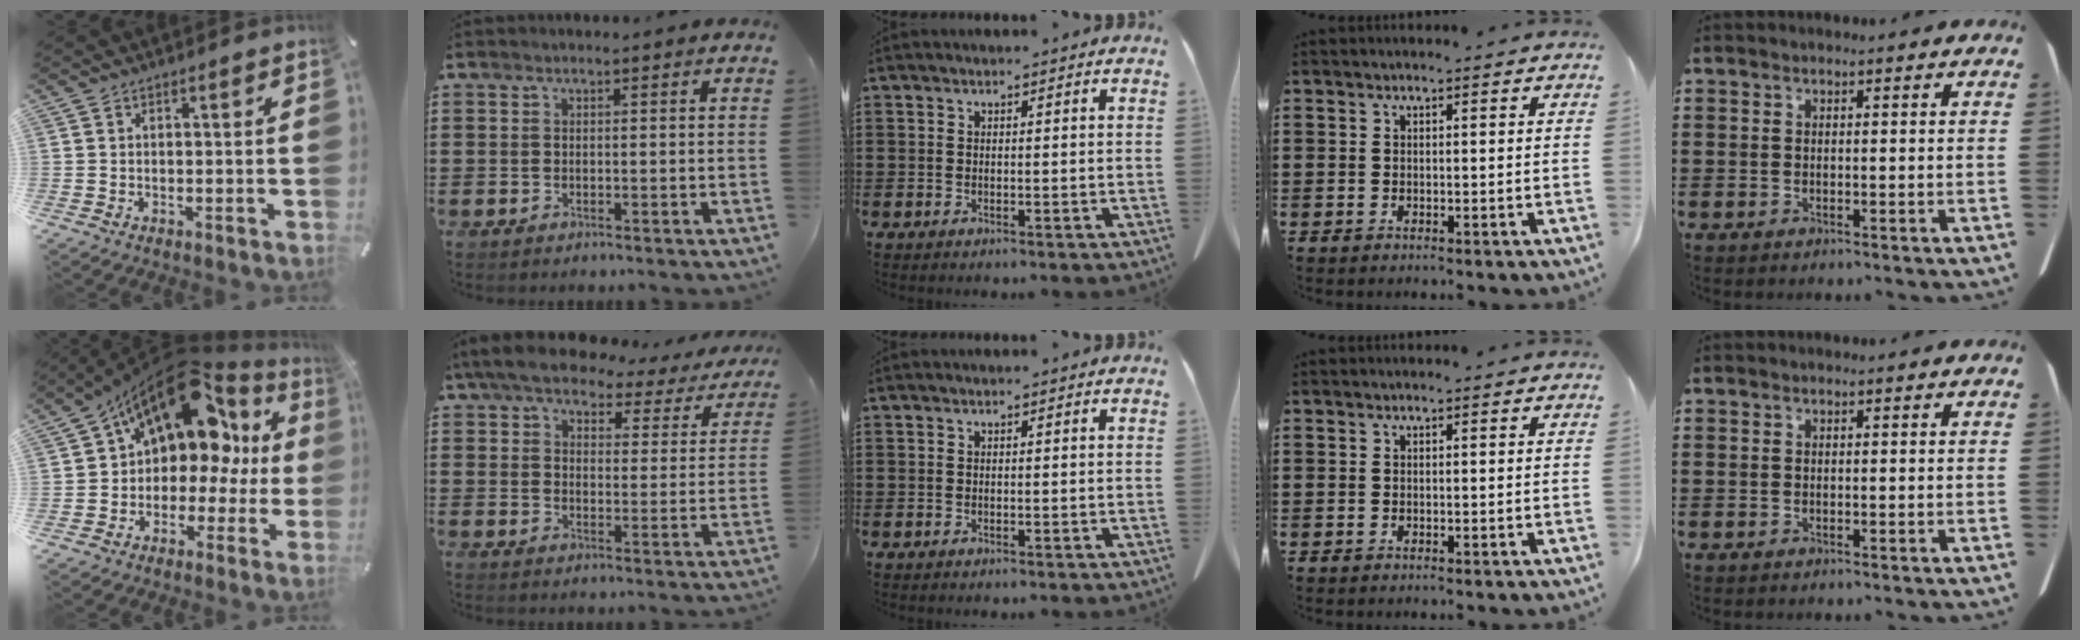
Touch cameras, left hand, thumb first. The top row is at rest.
{"thumb": {"total": 17.1, "force": [8.5, 10.8, 10.3], "torque": [-0.168, -0.063, 0.143]}, "index": {"total": 7.2, "force": [6.3, 2.0, 2.9], "torque": [-0.086, -0.025, 0.111]}}